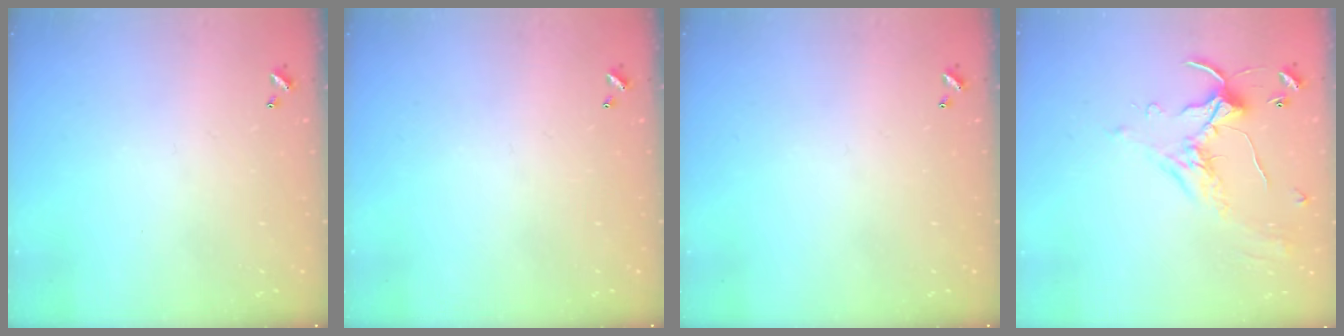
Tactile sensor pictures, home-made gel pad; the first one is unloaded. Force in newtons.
{"total": 0.0}
{"total": 0.0}
{"total": 1.2, "press": 0.6, "slide": 1.1}